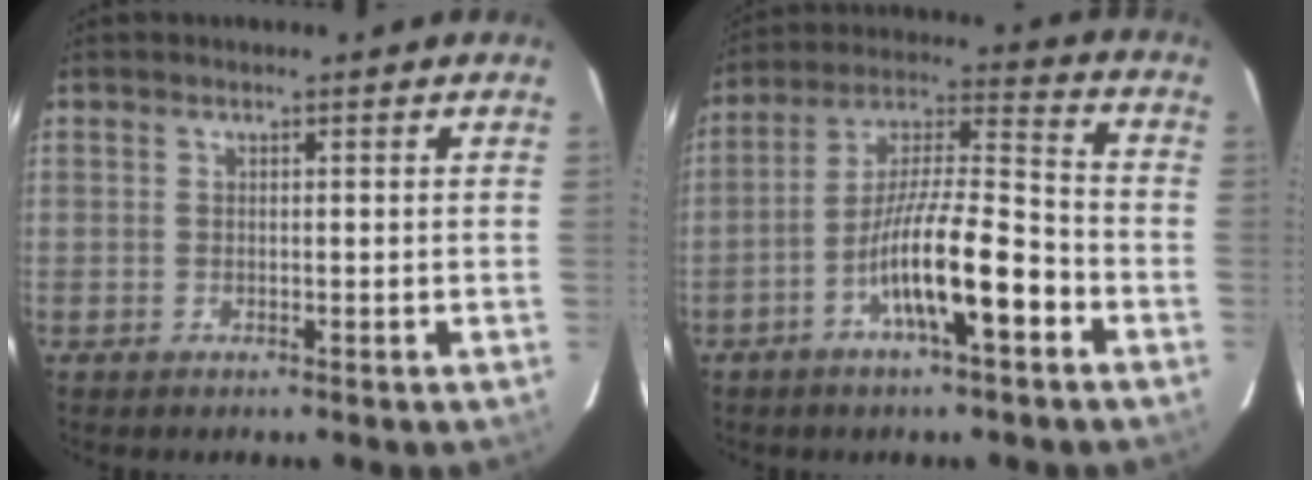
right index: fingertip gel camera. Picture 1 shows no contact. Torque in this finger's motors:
{"motor_torque": [1.53, -0.60, 0.88, 0.21]}